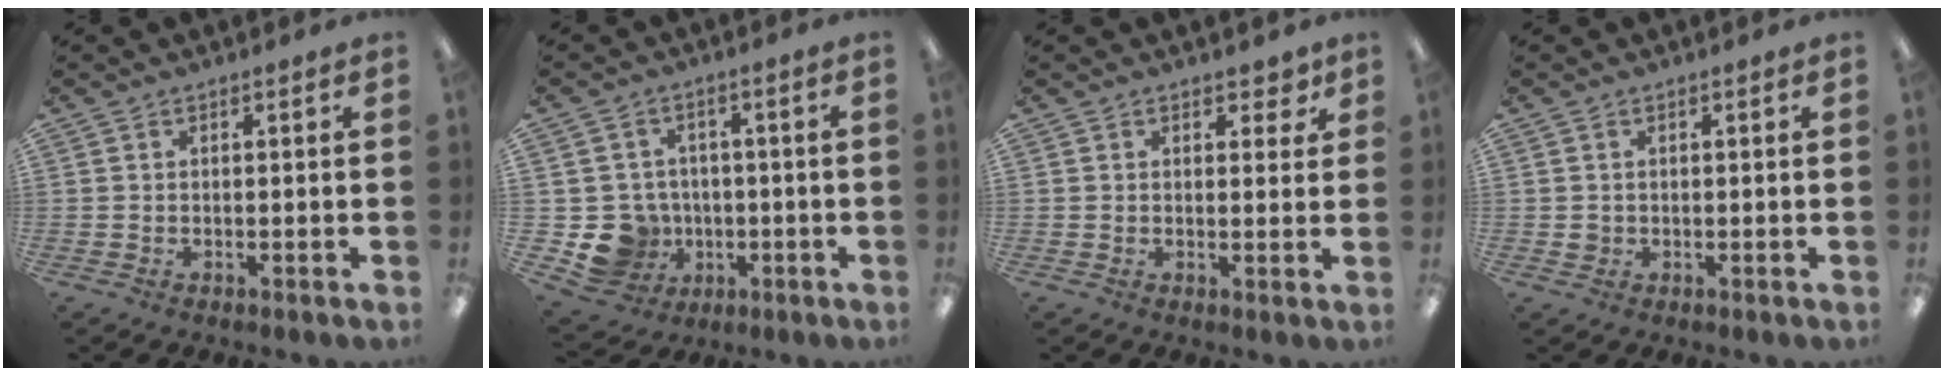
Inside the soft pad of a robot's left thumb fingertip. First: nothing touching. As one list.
[{"total": 9.8, "force": [-2.2, 9.2, 2.5], "torque": [-0.073, 0.015, -0.030]}, {"total": 3.2, "force": [2.1, 1.9, 1.5], "torque": [-0.008, -0.004, 0.034]}, {"total": 1.4, "force": [0.4, 1.4, 0.2], "torque": [-0.007, 0.004, 0.006]}]